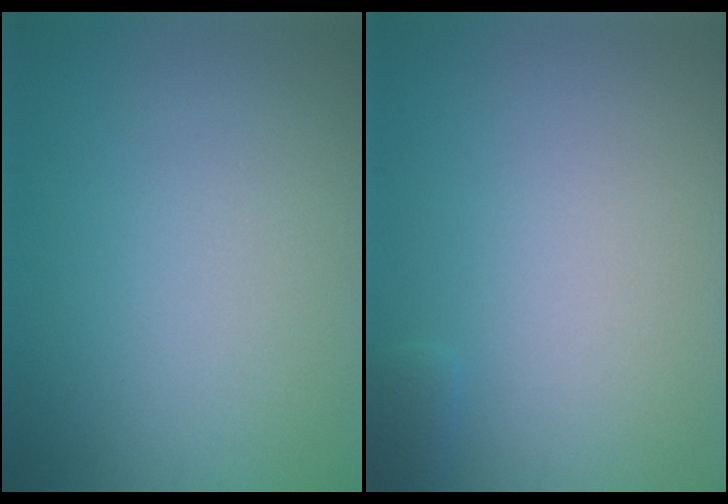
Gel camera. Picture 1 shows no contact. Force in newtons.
{"total": 0.7, "press": 0.7, "slide": 0.1}